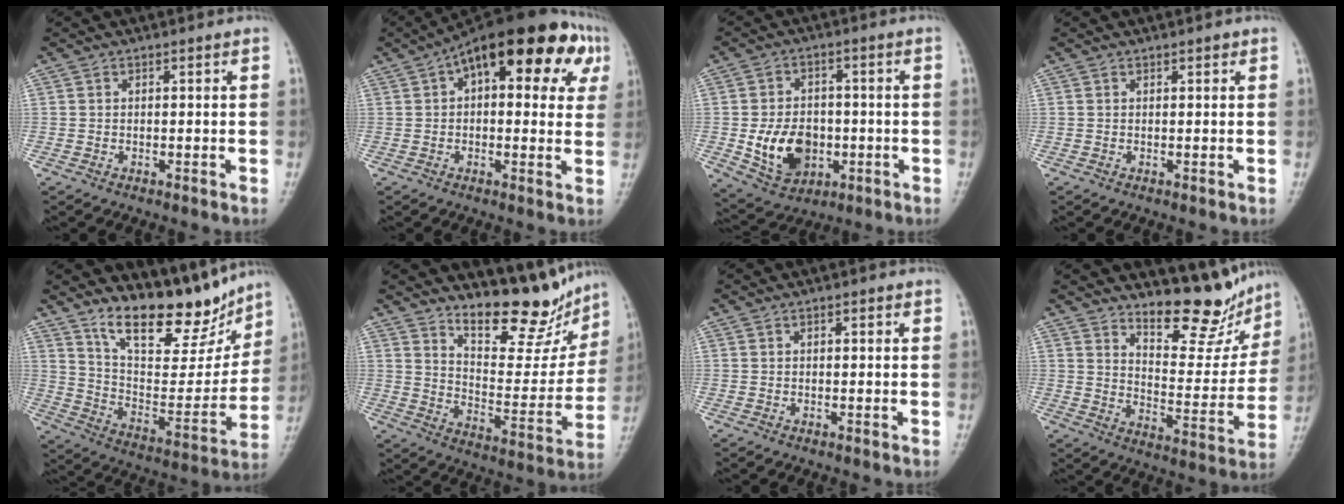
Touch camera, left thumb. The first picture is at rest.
{"total": 20.2, "force": [6.8, 9.4, 16.5], "torque": [-0.202, 0.035, 0.087]}
{"total": 11.1, "force": [-2.3, 8.2, 7.1], "torque": [-0.091, 0.002, -0.028]}
{"total": 0.8, "force": [0.5, 0.3, 0.5], "torque": [-0.004, 0.000, 0.005]}
{"total": 19.2, "force": [14.5, 7.2, 10.4], "torque": [-0.107, -0.080, 0.244]}
{"total": 14.9, "force": [12.9, 4.5, 6.0], "torque": [-0.046, -0.103, 0.202]}
{"total": 1.1, "force": [0.4, 0.5, 1.0], "torque": [-0.011, 0.003, 0.003]}
{"total": 12.9, "force": [11.4, 3.8, 4.7], "torque": [-0.031, -0.097, 0.175]}